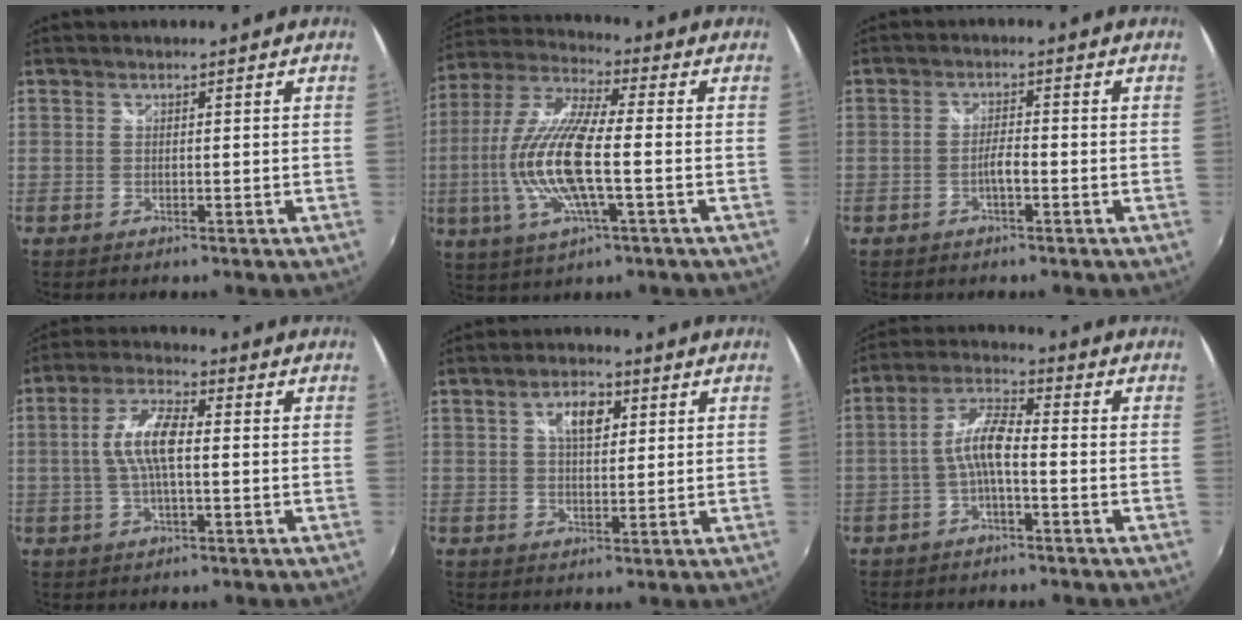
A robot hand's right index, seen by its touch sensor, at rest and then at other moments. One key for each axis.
{"total": 16.3, "fx": -2.5, "fy": 3.8, "fz": 15.7, "tx": -0.314, "ty": -0.006, "tz": -0.052}
{"total": 2.4, "fx": -1.1, "fy": 0.3, "fz": 2.1, "tx": -0.042, "ty": 0.004, "tz": -0.022}
{"total": 8.0, "fx": 0.0, "fy": 2.6, "fz": 7.6, "tx": -0.152, "ty": 0.010, "tz": 0.000}
{"total": 5.7, "fx": 2.0, "fy": 2.9, "fz": 4.5, "tx": -0.074, "ty": 0.014, "tz": 0.033}
{"total": 6.5, "fx": -1.7, "fy": 1.6, "fz": 6.1, "tx": -0.131, "ty": 0.016, "tz": -0.035}